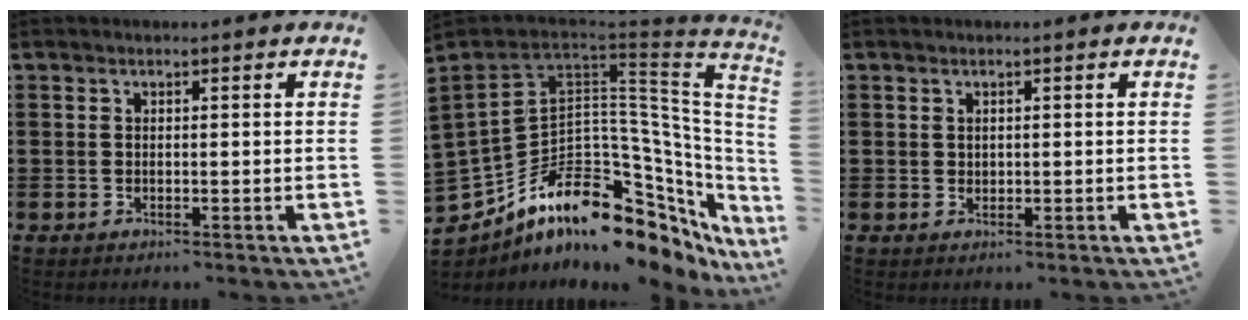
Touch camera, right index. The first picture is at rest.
{"total": 16.0, "force": [-8.3, 8.7, 10.6], "torque": [-0.235, 0.008, -0.147]}
{"total": 0.8, "force": [0.4, 0.6, 0.2], "torque": [-0.005, 0.003, 0.009]}